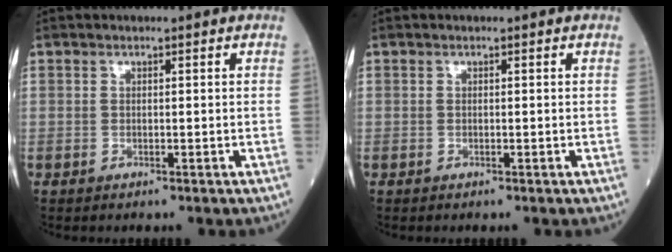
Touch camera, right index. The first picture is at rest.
{"total": 0.0}